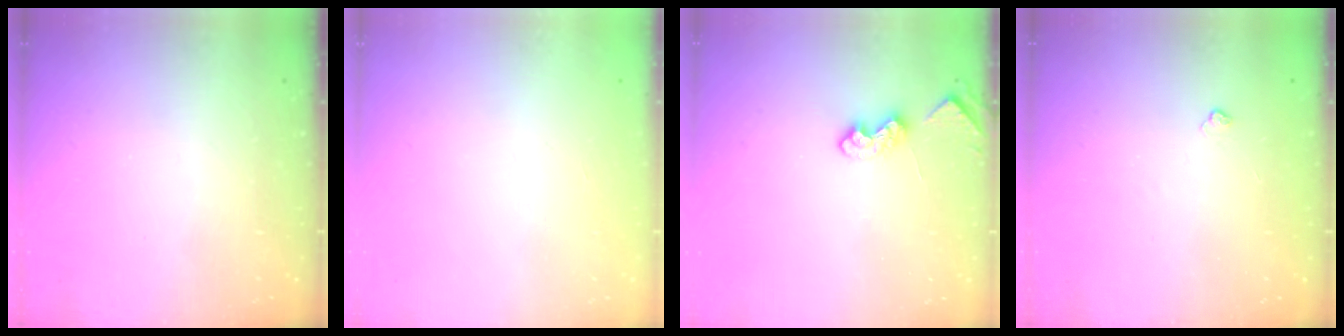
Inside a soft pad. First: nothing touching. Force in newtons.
{"total": 0.0}
{"total": 4.2, "press": 4.2, "slide": 0.5}
{"total": 2.7, "press": 2.7, "slide": 0.6}